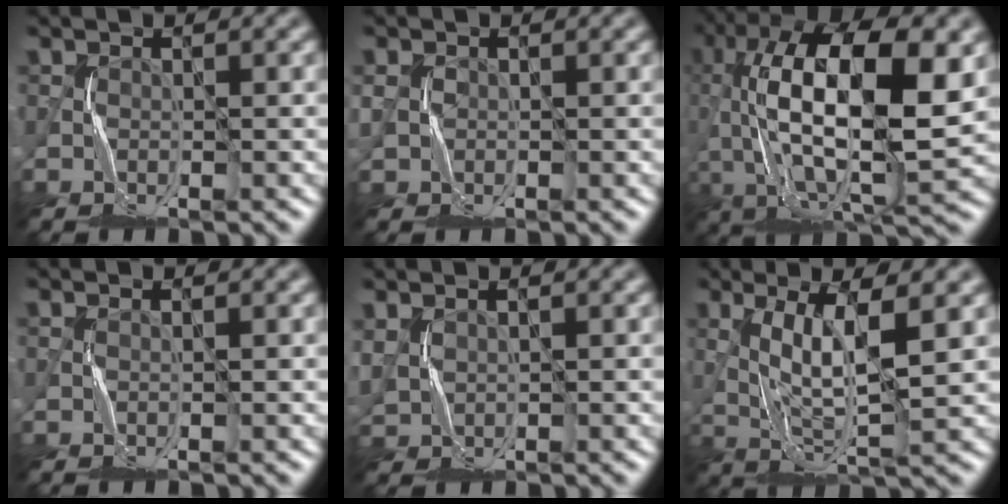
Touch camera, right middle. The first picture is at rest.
{"total": 1.9, "force": [0.1, 1.8, 0.6], "torque": [-0.019, 0.001, 0.001]}
{"total": 15.0, "force": [1.6, 5.9, 13.7], "torque": [-0.272, 0.014, 0.027]}
{"total": 0.0}
{"total": 1.6, "force": [0.7, 1.3, 0.6], "torque": [-0.025, 0.002, 0.022]}
{"total": 6.1, "force": [1.2, 1.0, 5.9], "torque": [-0.125, -0.006, 0.033]}